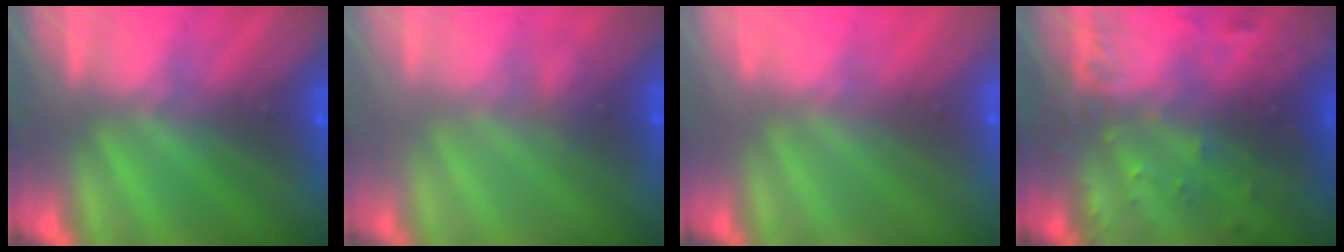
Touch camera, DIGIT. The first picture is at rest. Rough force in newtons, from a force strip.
{"total": 2.1}
{"total": 2.8}
{"total": 6.2}